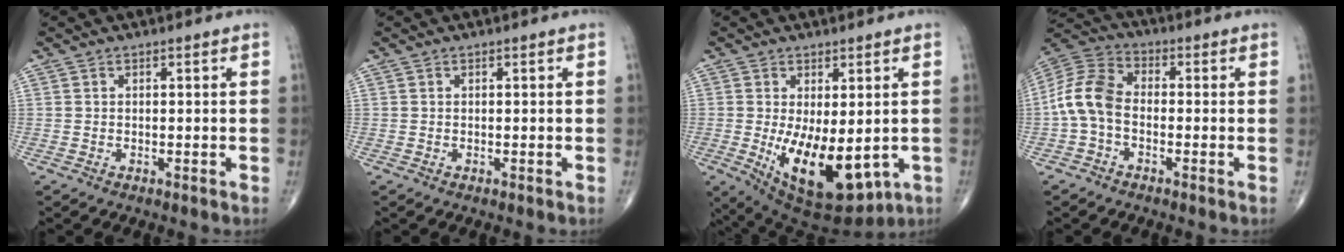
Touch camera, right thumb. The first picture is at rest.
{"total": 0.0}
{"total": 15.1, "force": [-2.8, 7.4, 12.9], "torque": [-0.202, -0.026, -0.016]}
{"total": 9.6, "force": [-1.6, 6.2, 7.1], "torque": [-0.142, 0.029, -0.047]}